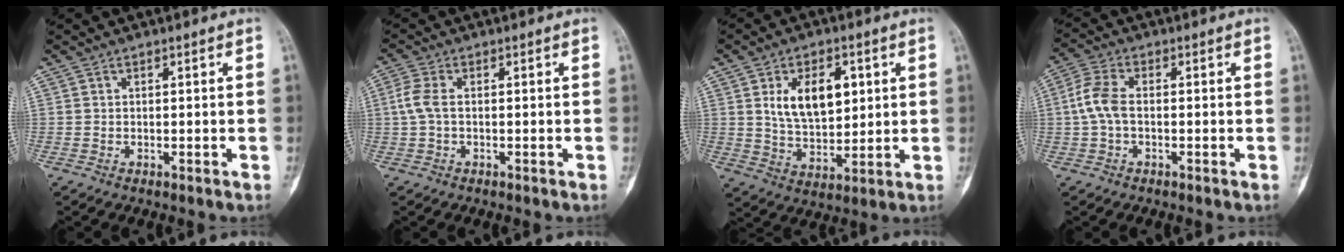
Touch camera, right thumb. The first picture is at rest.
{"total": 3.6, "force": [-0.1, 1.9, 3.1], "torque": [-0.083, 0.005, -0.006]}
{"total": 11.7, "force": [3.3, 6.8, 9.0], "torque": [-0.125, -0.014, 0.063]}
{"total": 5.7, "force": [-0.4, 3.1, 4.8], "torque": [-0.111, 0.017, -0.014]}